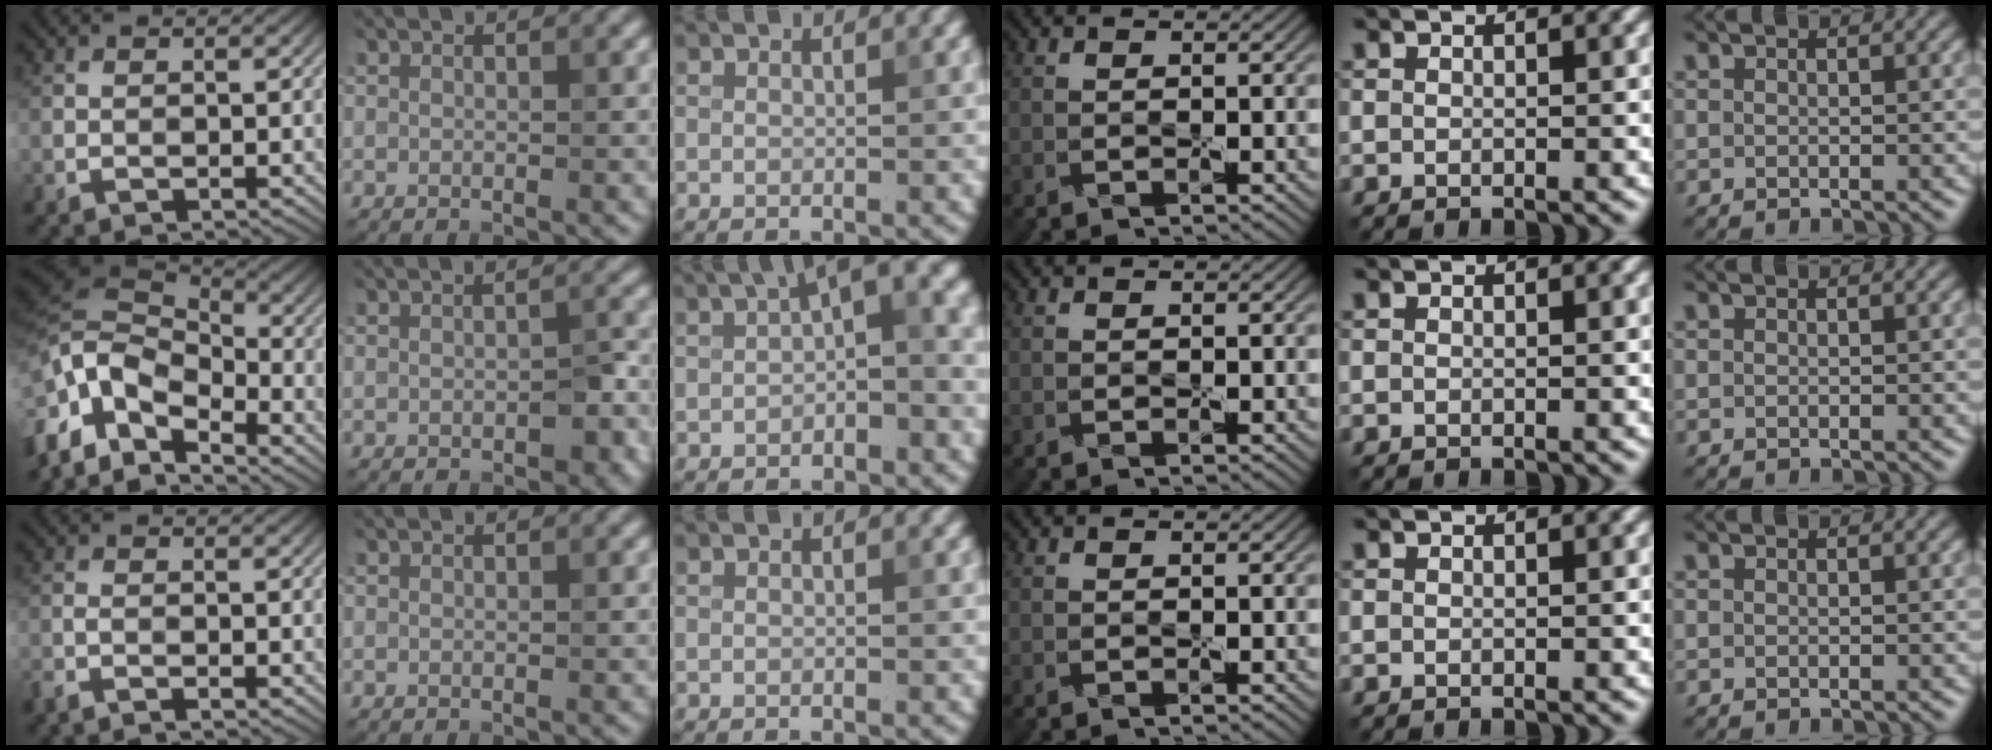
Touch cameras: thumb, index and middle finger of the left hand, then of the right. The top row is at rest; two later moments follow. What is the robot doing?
{"motion": "peel", "object": "velcro strap"}